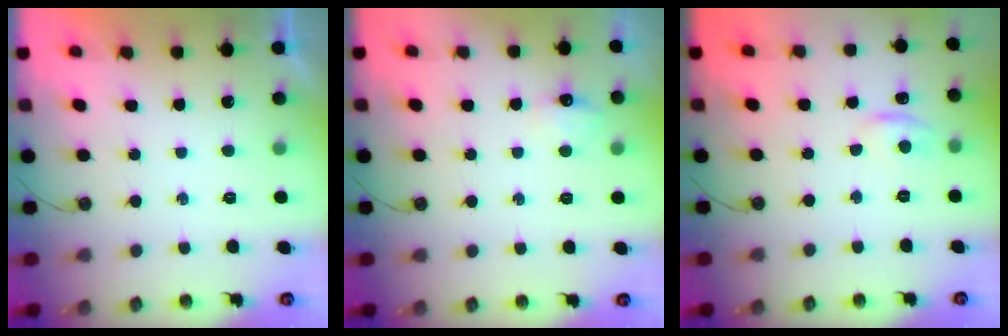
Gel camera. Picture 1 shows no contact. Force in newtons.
{"total": 5.8, "press": 5.7, "slide": 0.9}
{"total": 4.7, "press": 4.6, "slide": 0.6}